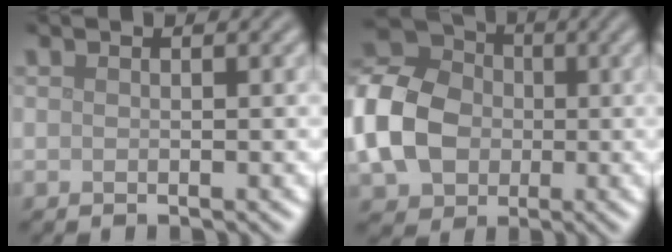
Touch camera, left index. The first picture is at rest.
{"total": 9.7, "force": [-1.4, 7.7, 5.7], "torque": [-0.143, 0.002, -0.040]}